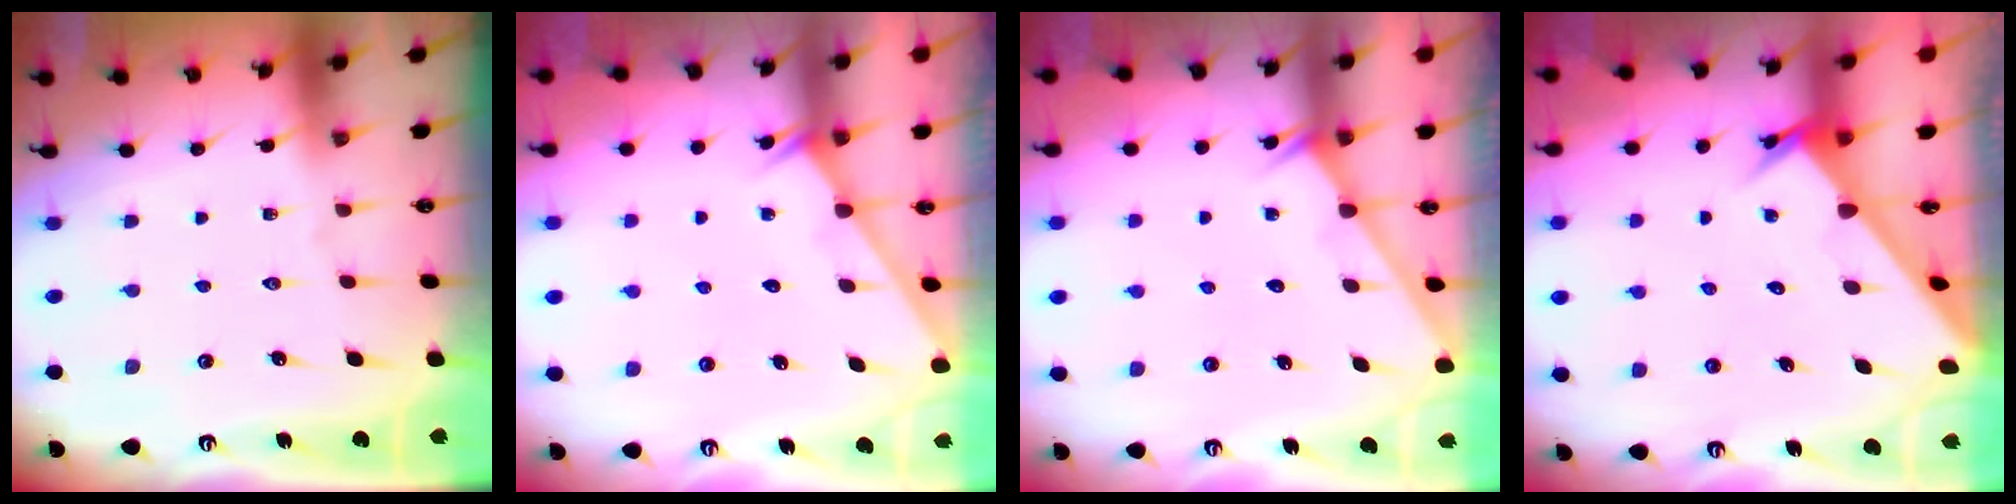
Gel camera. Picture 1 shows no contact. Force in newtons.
{"total": 0.9, "press": 0.8, "slide": 0.2}
{"total": 0.9, "press": 0.8, "slide": 0.2}
{"total": 2.8, "press": 2.8, "slide": 0.1}